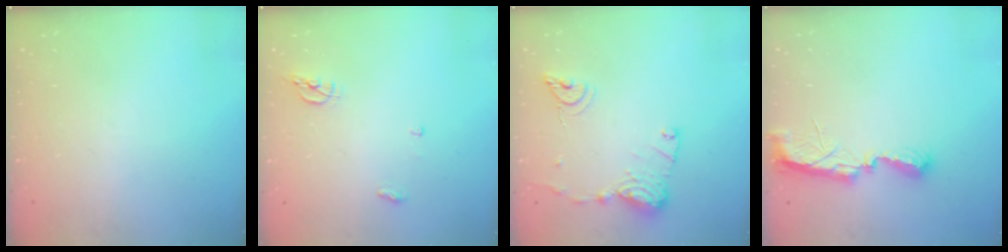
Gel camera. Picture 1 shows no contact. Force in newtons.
{"total": 5.6, "press": 5.6, "slide": 0.7}
{"total": 12.7, "press": 12.6, "slide": 1.4}
{"total": 7.5, "press": 7.5, "slide": 0.5}